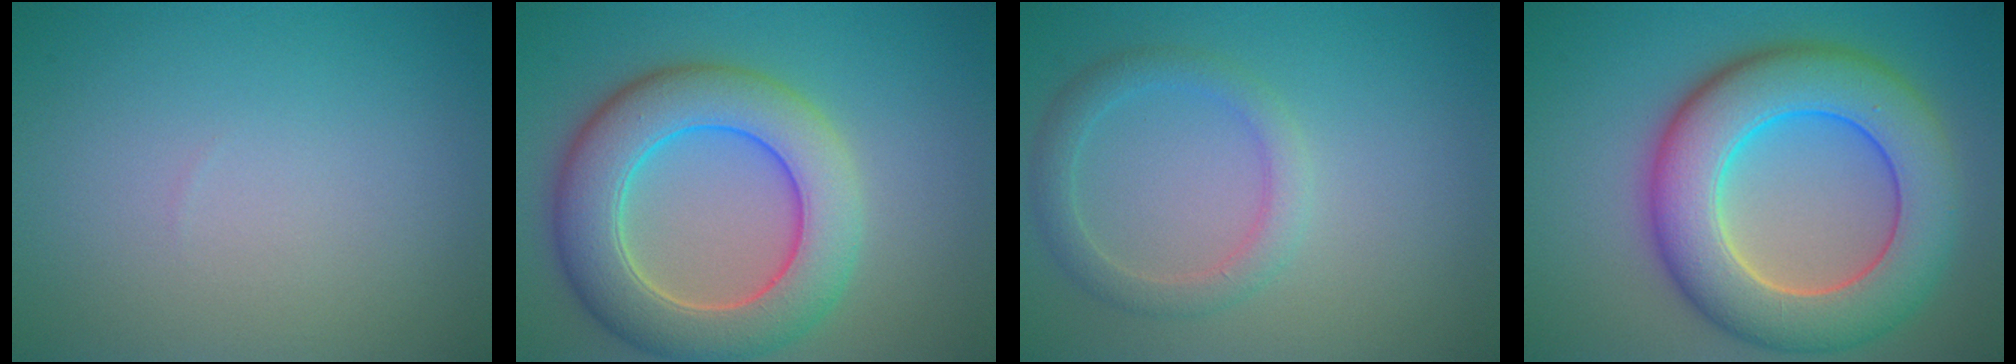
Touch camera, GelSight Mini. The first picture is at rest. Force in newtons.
{"total": 8.6, "press": 8.6, "slide": 0.3}
{"total": 2.5, "press": 2.5, "slide": 0.1}
{"total": 10.6, "press": 10.6, "slide": 0.5}